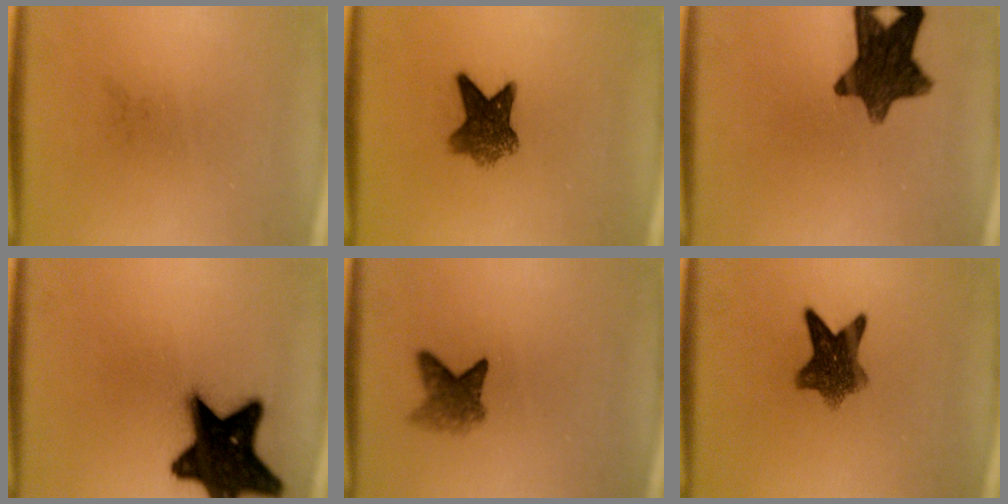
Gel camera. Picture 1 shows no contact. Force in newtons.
{"total": 6.8}
{"total": 11.8}
{"total": 19.8}
{"total": 3.8}
{"total": 7.8}